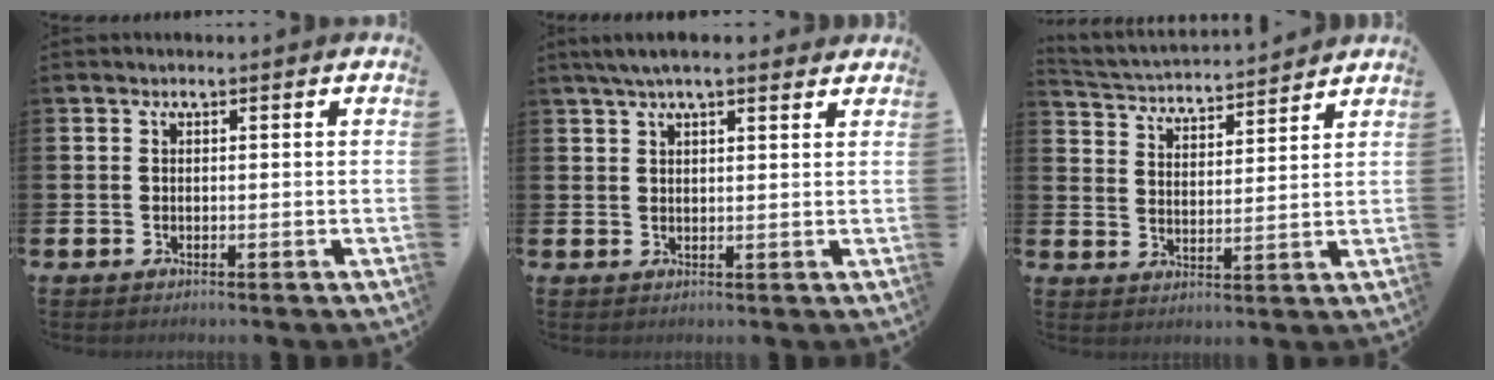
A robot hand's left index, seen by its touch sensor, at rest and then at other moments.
{"total": 4.4, "force": [3.6, 1.0, 2.3], "torque": [-0.048, -0.004, 0.064]}
{"total": 3.9, "force": [3.9, 0.6, 0.1], "torque": [-0.025, -0.032, 0.065]}